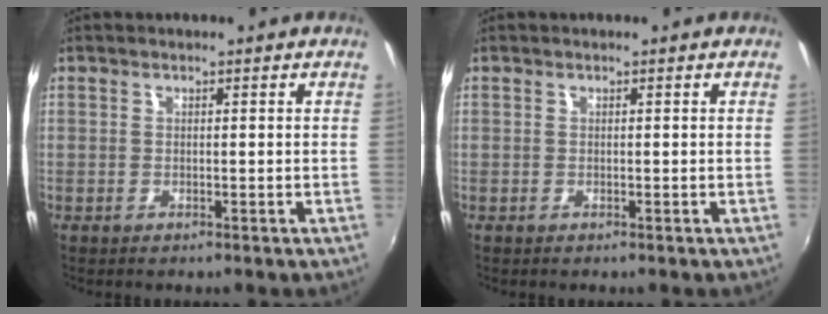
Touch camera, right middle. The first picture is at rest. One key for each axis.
{"total": 0.0}